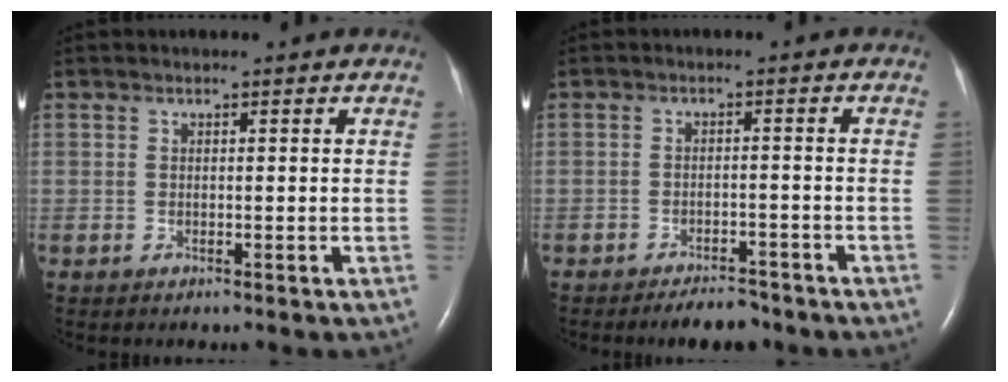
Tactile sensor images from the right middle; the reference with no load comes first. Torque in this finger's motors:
{"motor_torque": [0.08, -0.10, 0.01, 0.01]}